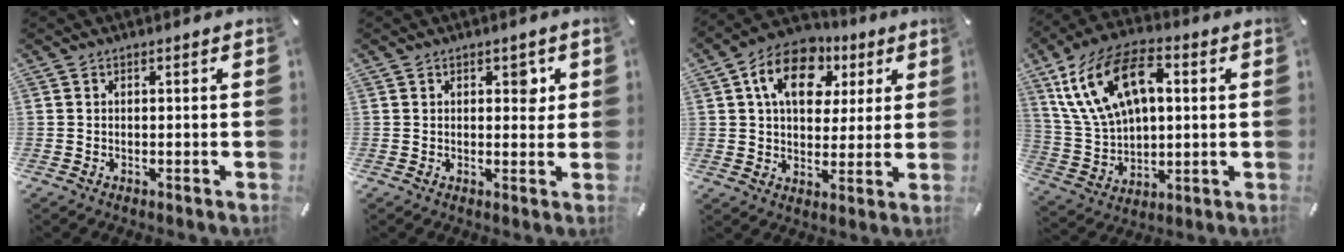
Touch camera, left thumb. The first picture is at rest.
{"total": 3.4, "force": [1.3, 2.0, 2.5], "torque": [-0.012, -0.009, 0.012]}
{"total": 14.1, "force": [5.3, 10.0, 8.3], "torque": [-0.126, -0.006, 0.095]}
{"total": 17.6, "force": [6.2, 11.4, 11.9], "torque": [-0.271, -0.002, 0.111]}